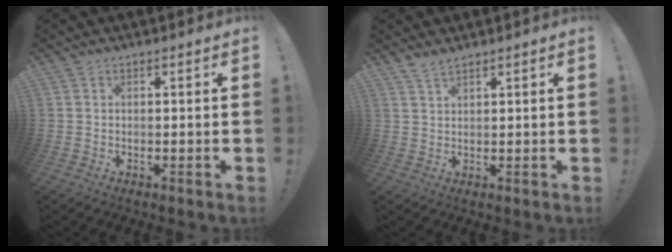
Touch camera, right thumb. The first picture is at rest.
{"total": 2.5, "force": [2.1, 0.4, 1.1], "torque": [-0.024, -0.011, 0.039]}